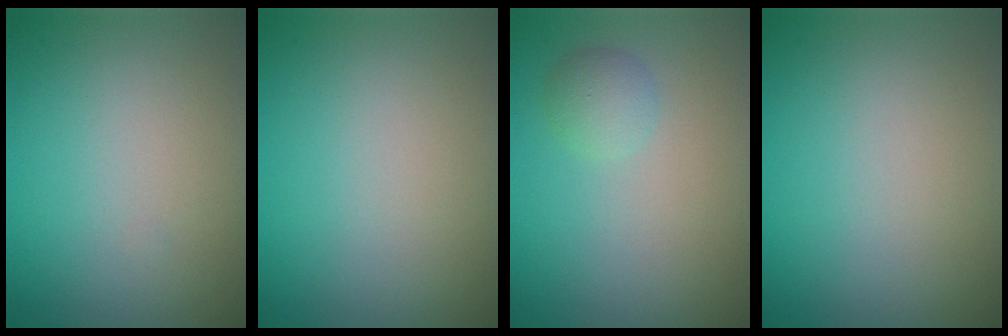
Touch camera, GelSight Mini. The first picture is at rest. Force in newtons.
{"total": 0.0}
{"total": 1.7, "press": 1.7, "slide": 0.1}
{"total": 0.0}